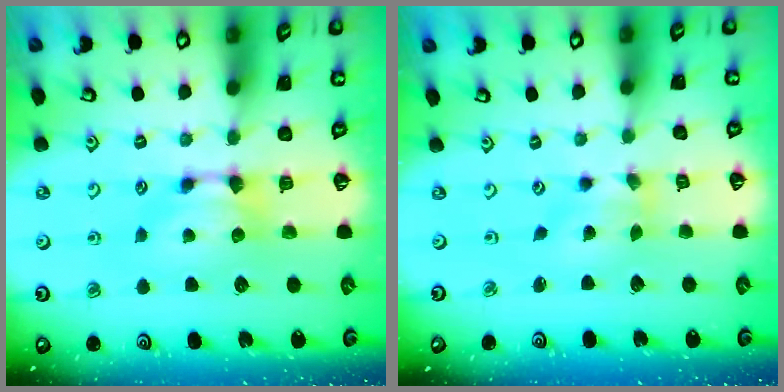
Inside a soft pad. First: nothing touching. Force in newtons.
{"total": 1.3, "press": 0.3, "slide": 1.3}